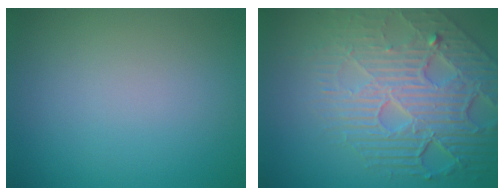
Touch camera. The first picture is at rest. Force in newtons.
{"total": 8.5, "press": 5.8, "slide": 6.2}